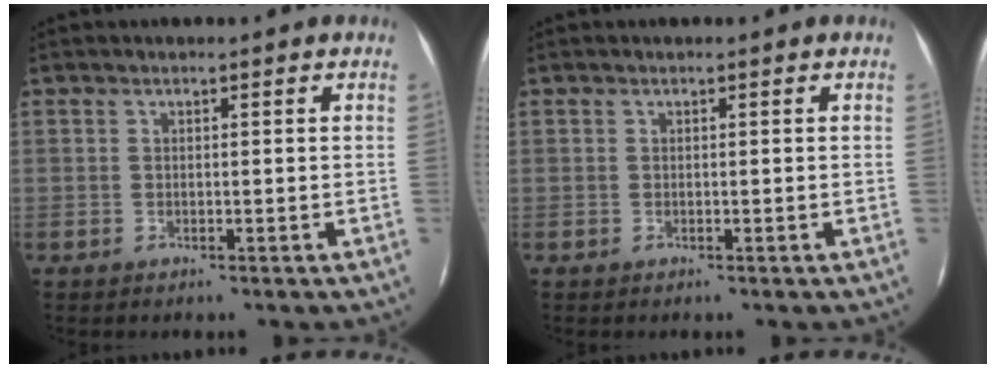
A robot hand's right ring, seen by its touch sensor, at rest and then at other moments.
{"total": 0.0}